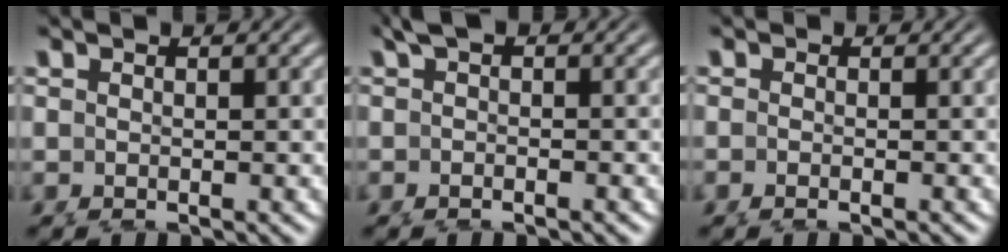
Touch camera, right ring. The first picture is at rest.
{"total": 0.9, "force": [0.1, -0.2, 0.9], "torque": [-0.014, 0.006, -0.001]}
{"total": 0.8, "force": [-0.8, 0.1, 0.1], "torque": [0.004, -0.006, -0.013]}